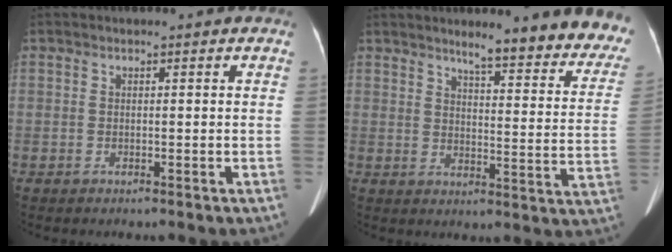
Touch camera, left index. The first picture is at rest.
{"total": 17.9, "force": [15.9, 2.5, 7.9], "torque": [-0.068, -0.058, 0.177]}